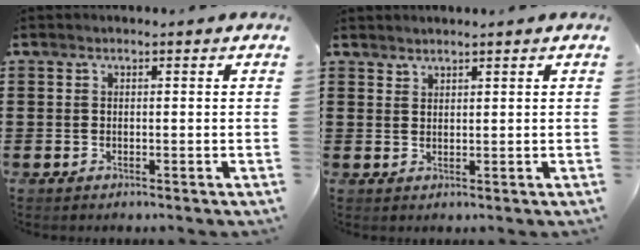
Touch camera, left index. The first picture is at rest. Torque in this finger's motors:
{"motor_torque": [-0.17, 0.33, -0.02, -0.01]}